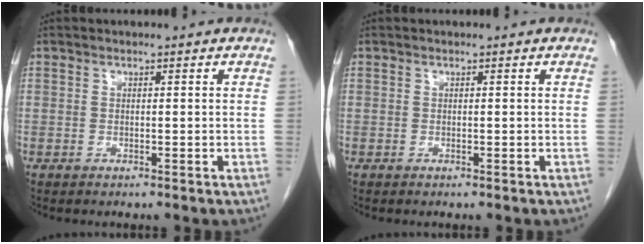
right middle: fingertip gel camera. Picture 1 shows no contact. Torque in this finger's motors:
{"motor_torque": [0.00, 0.00, 0.00, 0.00]}